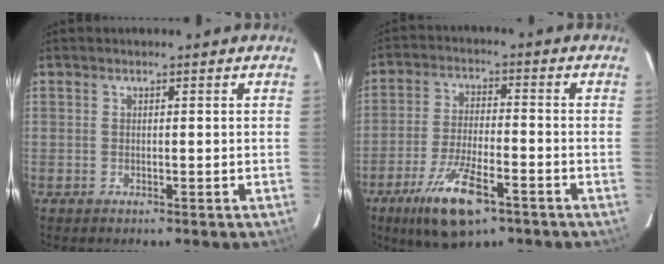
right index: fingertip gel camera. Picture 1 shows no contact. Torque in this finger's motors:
{"motor_torque": [1.11, -1.02, 0.57, 0.14]}